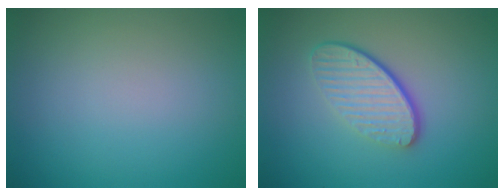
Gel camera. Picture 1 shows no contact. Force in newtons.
{"total": 4.6, "press": 3.2, "slide": 3.3}